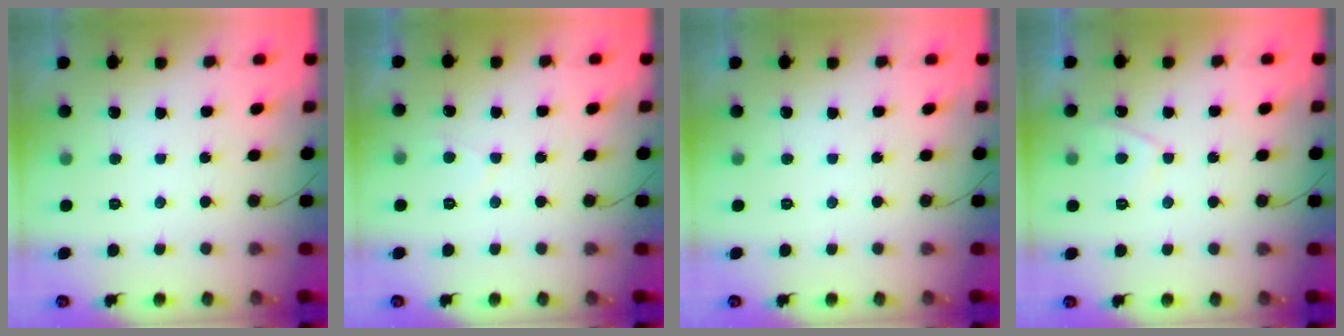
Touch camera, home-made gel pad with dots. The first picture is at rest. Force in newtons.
{"total": 2.7, "press": 2.6, "slide": 0.5}
{"total": 0.0}
{"total": 2.9, "press": 2.9, "slide": 0.5}